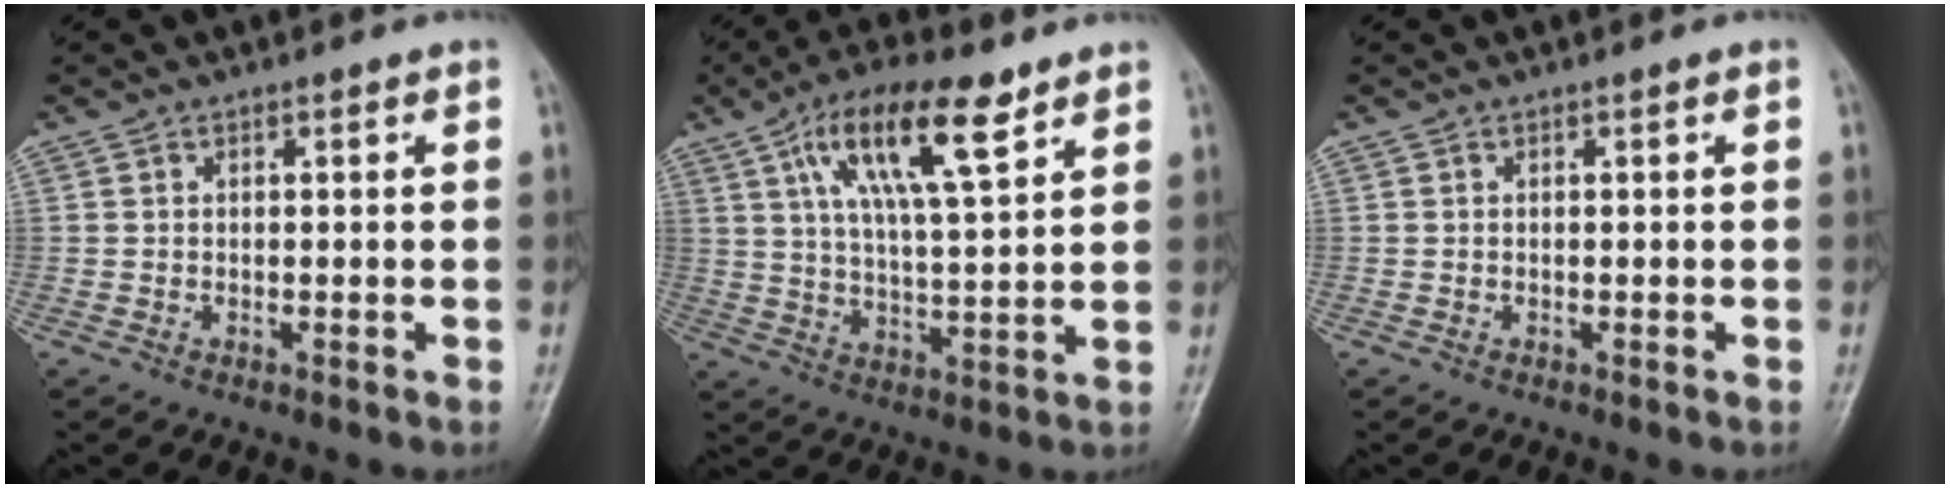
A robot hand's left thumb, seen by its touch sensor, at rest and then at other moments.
{"total": 14.7, "force": [7.7, 4.6, 11.7], "torque": [-0.192, -0.018, 0.136]}
{"total": 0.0}